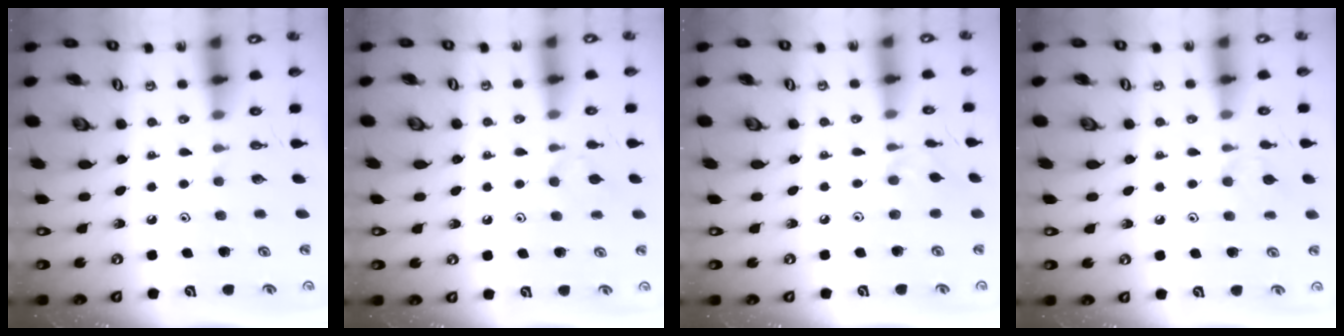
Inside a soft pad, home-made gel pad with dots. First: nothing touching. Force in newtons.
{"total": 4.1, "press": 4.0, "slide": 0.8}
{"total": 2.4, "press": 2.3, "slide": 0.5}
{"total": 6.0, "press": 6.0, "slide": 1.0}